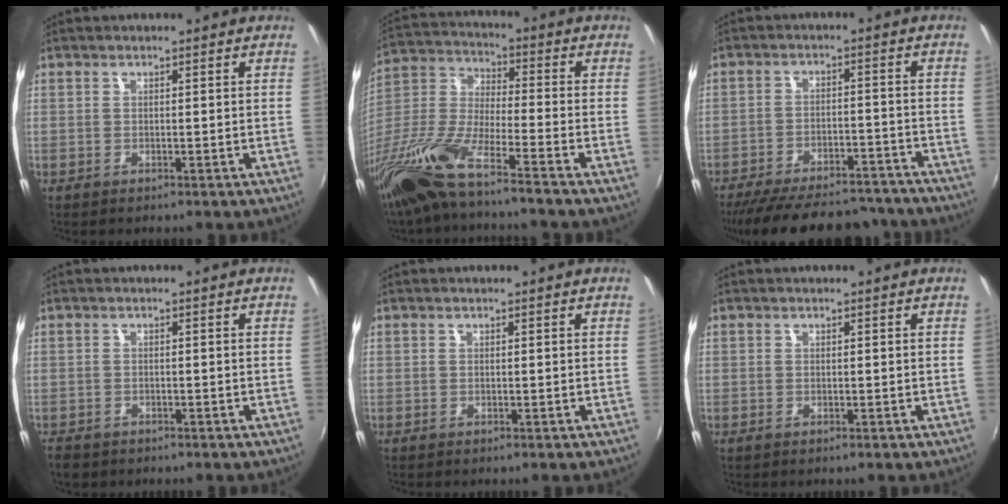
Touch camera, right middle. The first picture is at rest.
{"total": 16.5, "force": [-12.4, 1.1, 10.9], "torque": [-0.230, -0.031, -0.247]}
{"total": 23.1, "force": [-20.0, 7.1, 9.0], "torque": [-0.184, 0.003, -0.266]}
{"total": 2.9, "force": [-2.2, 1.7, 0.9], "torque": [-0.029, -0.008, -0.040]}
{"total": 0.0}
{"total": 0.0}